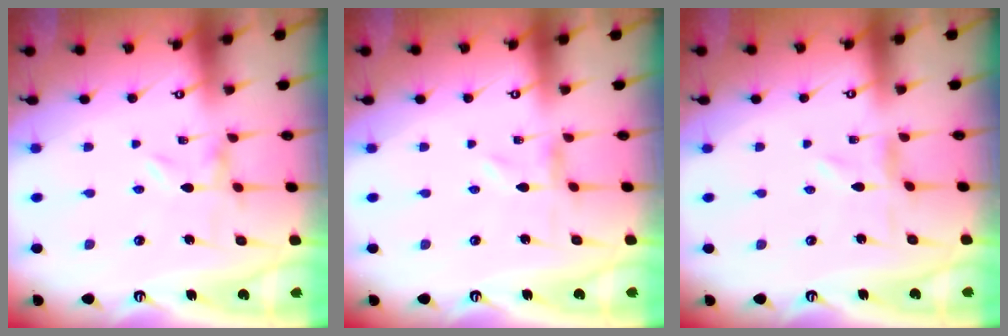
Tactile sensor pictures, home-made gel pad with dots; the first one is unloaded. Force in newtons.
{"total": 0.0}
{"total": 0.5, "press": 0.5, "slide": 0.2}